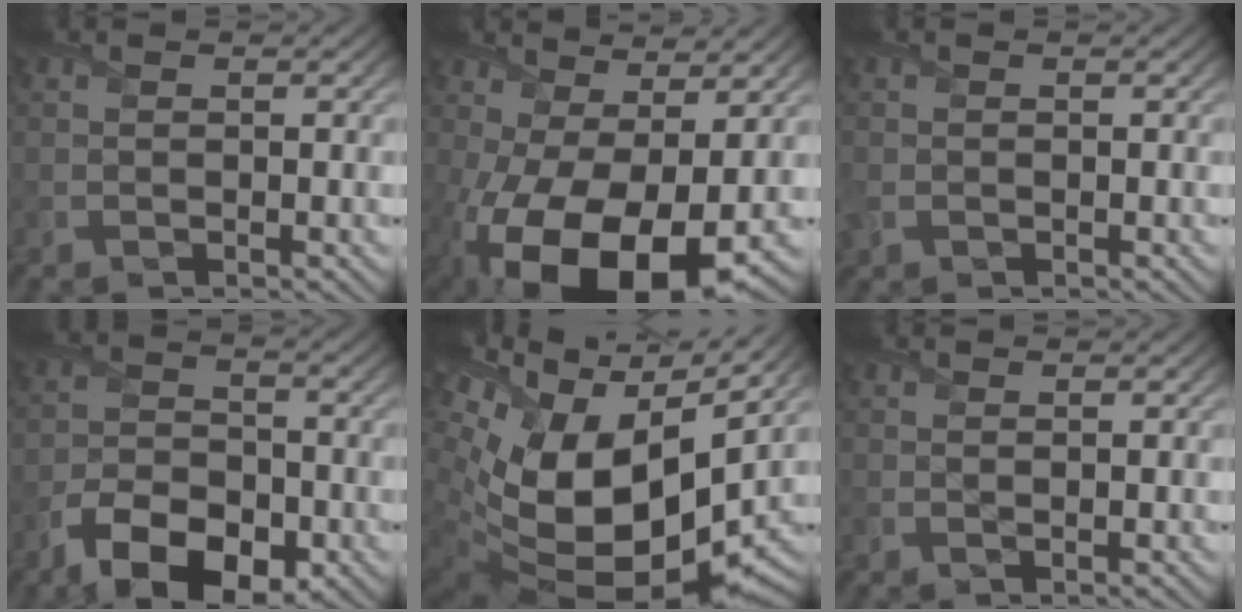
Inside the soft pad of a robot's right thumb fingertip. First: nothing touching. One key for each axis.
{"total": 16.7, "fx": -4.9, "fy": 8.2, "fz": 13.7, "tx": -0.280, "ty": -0.040, "tz": -0.061}
{"total": 2.1, "fx": -0.7, "fy": 1.7, "fz": 0.9, "tx": -0.034, "ty": -0.011, "tz": -0.021}
{"total": 9.9, "fx": -5.5, "fy": 5.3, "fz": 6.2, "tx": -0.121, "ty": -0.018, "tz": -0.098}
{"total": 19.7, "fx": 1.7, "fy": 11.5, "fz": 15.8, "tx": -0.319, "ty": -0.035, "tz": 0.063}
{"total": 0.6, "fx": 0.5, "fy": 0.1, "fz": 0.3, "tx": -0.006, "ty": -0.001, "tz": 0.011}